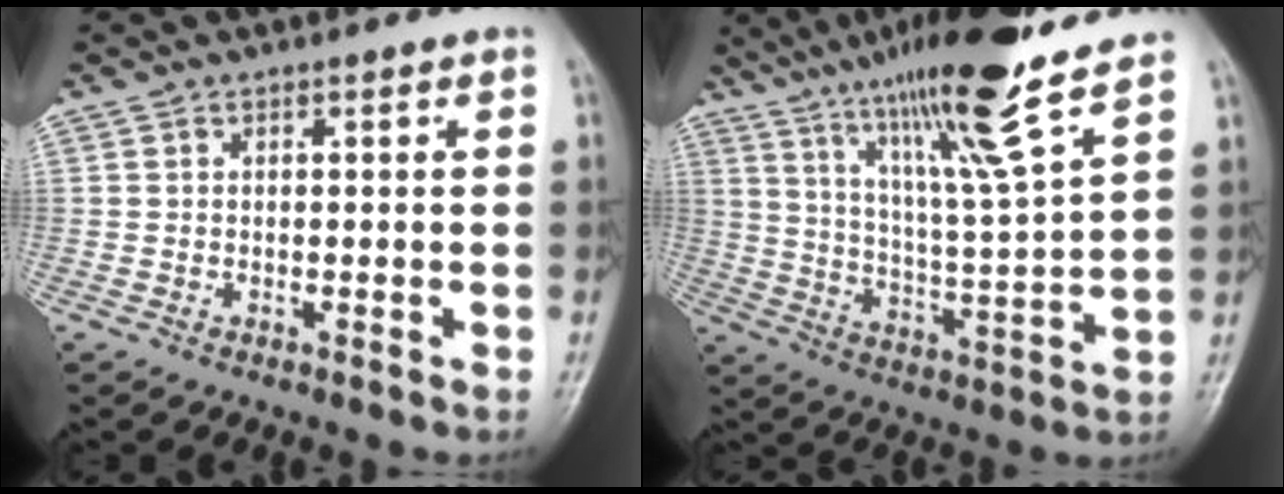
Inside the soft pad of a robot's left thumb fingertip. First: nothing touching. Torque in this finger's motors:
{"motor_torque": [1.49, -0.26, 1.46, -1.31, 0.49]}